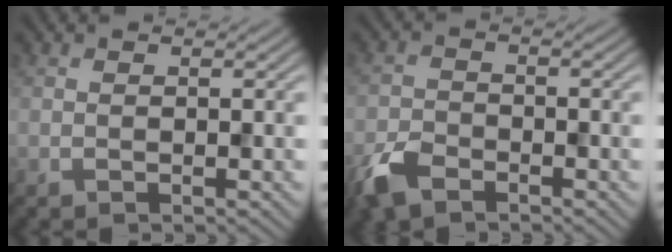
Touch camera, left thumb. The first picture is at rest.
{"total": 4.6, "force": [-3.3, 2.3, 2.3], "torque": [-0.050, -0.008, -0.075]}